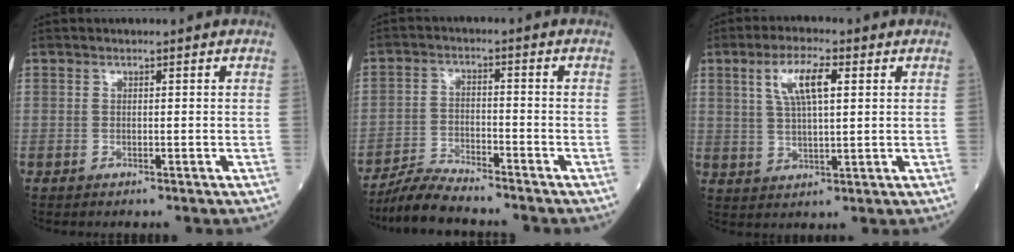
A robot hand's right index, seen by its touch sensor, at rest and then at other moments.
{"total": 6.7, "force": [-6.3, 0.4, 2.2], "torque": [-0.044, -0.015, -0.118]}
{"total": 7.3, "force": [2.7, 1.8, 6.5], "torque": [-0.128, 0.010, 0.053]}